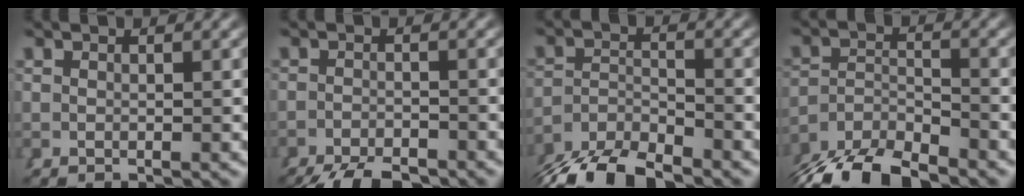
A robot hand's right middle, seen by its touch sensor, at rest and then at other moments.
{"total": 5.0, "force": [-4.7, 1.0, 1.6], "torque": [-0.009, -0.007, -0.075]}
{"total": 6.7, "force": [-5.7, 2.5, 2.4], "torque": [-0.037, -0.004, -0.098]}
{"total": 7.4, "force": [-6.1, 3.1, 2.8], "torque": [-0.053, -0.012, -0.102]}